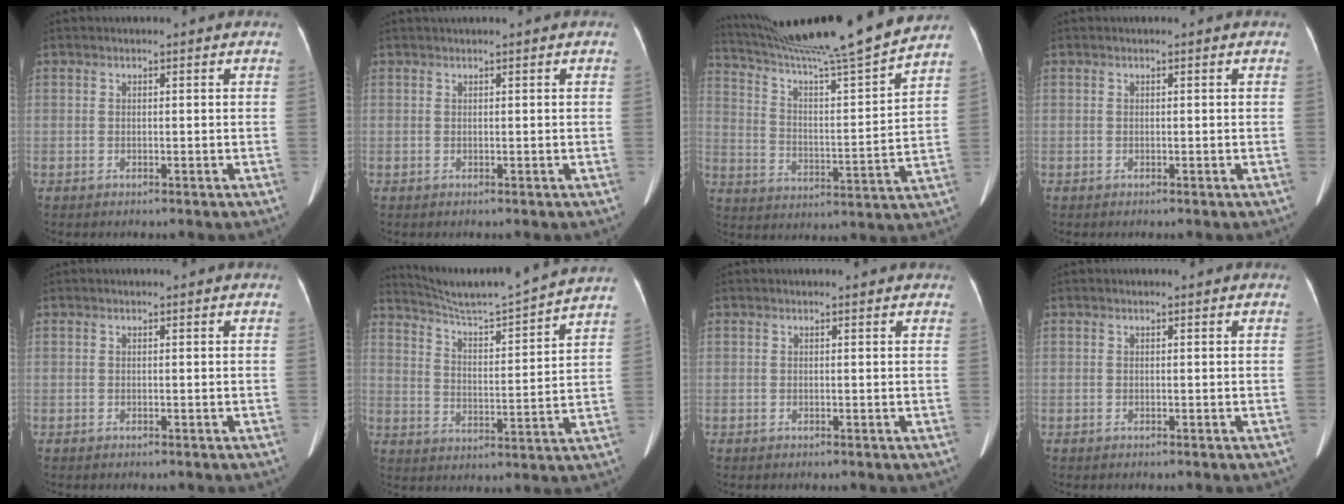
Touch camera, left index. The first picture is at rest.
{"total": 1.1, "force": [0.9, -0.3, 0.6], "torque": [-0.013, 0.014, 0.025]}
{"total": 22.1, "force": [19.8, -1.8, 9.7], "torque": [-0.170, -0.030, 0.301]}
{"total": 0.0}
{"total": 0.0}
{"total": 16.8, "force": [15.7, -1.8, 5.8], "torque": [-0.108, -0.029, 0.224]}
{"total": 2.6, "force": [2.5, 0.5, 0.8], "torque": [-0.014, 0.019, 0.021]}
{"total": 0.6, "force": [0.6, 0.0, 0.2], "torque": [-0.006, 0.012, 0.008]}